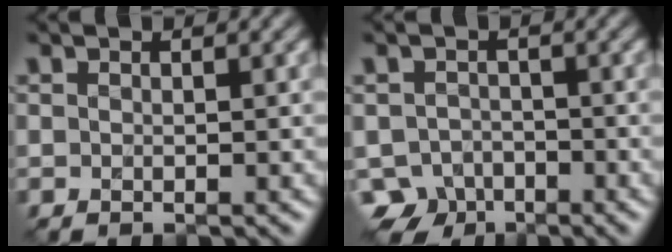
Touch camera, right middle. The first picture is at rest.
{"total": 4.5, "force": [-3.1, 3.0, 1.2], "torque": [-0.010, -0.005, -0.059]}